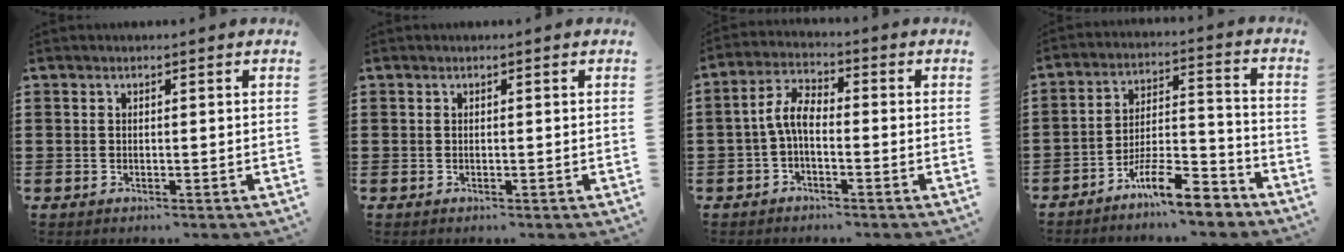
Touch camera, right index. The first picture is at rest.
{"total": 0.0}
{"total": 4.7, "force": [-1.2, 2.0, 4.1], "torque": [-0.098, 0.005, -0.030]}
{"total": 9.8, "force": [-8.3, 1.8, 5.0], "torque": [-0.082, 0.025, -0.154]}